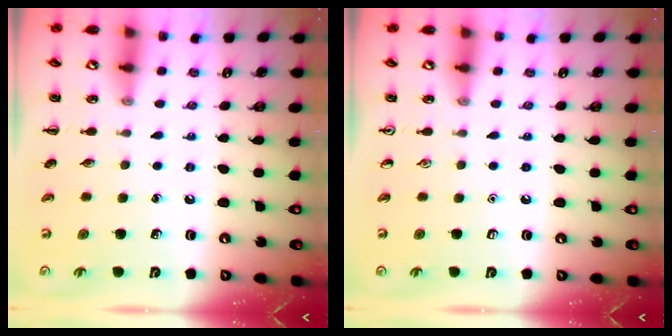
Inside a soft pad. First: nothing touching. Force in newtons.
{"total": 0.0}